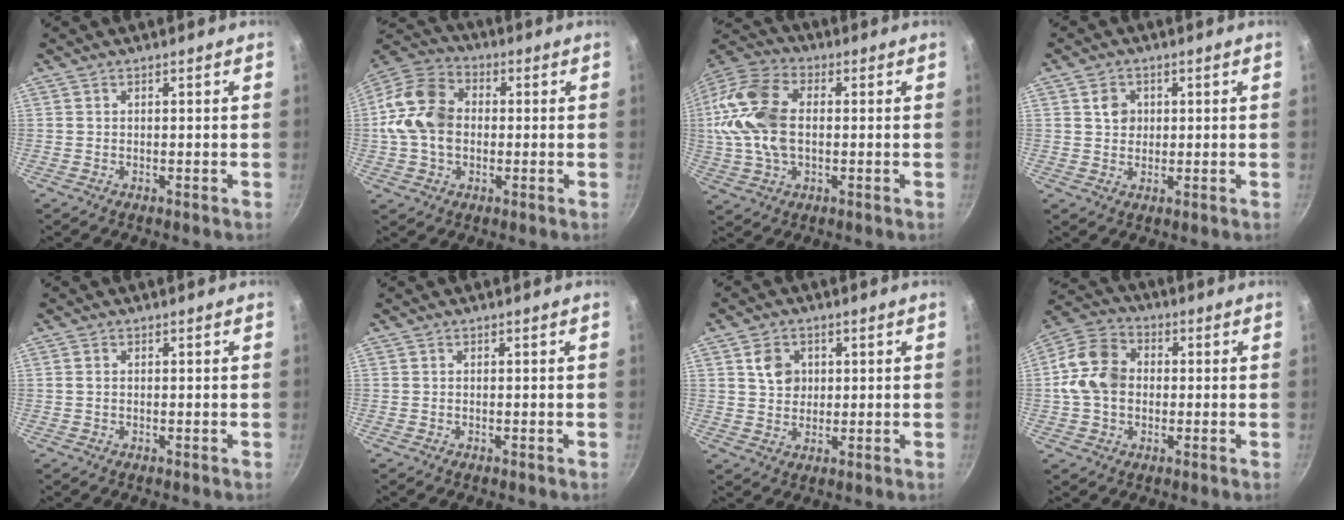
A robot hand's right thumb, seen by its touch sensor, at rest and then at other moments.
{"total": 13.6, "force": [-0.1, 10.2, 9.0], "torque": [-0.148, 0.024, -0.020]}
{"total": 16.8, "force": [0.7, 10.6, 12.9], "torque": [-0.253, 0.024, -0.001]}
{"total": 3.7, "force": [1.0, 3.2, 1.6], "torque": [-0.008, 0.001, 0.015]}
{"total": 0.8, "force": [0.1, 0.6, 0.6], "torque": [-0.011, 0.003, 0.001]}
{"total": 0.0}
{"total": 5.3, "force": [1.6, 4.4, 2.6], "torque": [-0.022, -0.002, 0.029]}
{"total": 11.2, "force": [0.0, 8.7, 7.0], "torque": [-0.108, 0.021, -0.019]}